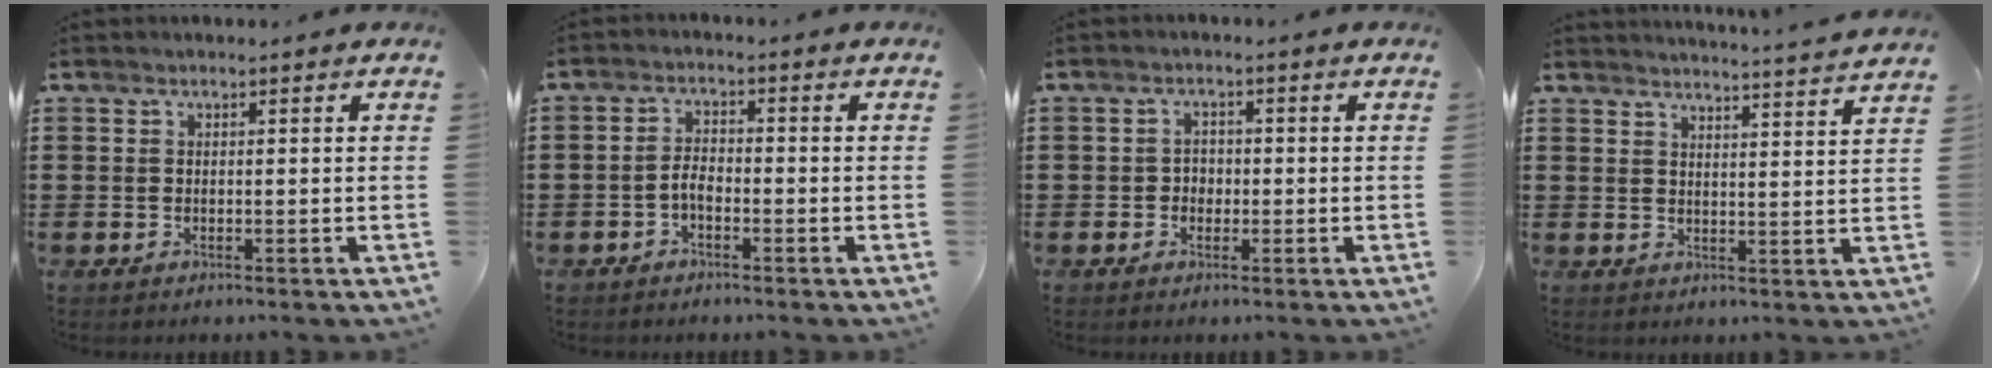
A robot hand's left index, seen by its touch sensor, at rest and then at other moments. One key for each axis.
{"total": 2.7, "fx": -1.5, "fy": 1.1, "fz": 1.9, "tx": -0.050, "ty": 0.001, "tz": -0.034}
{"total": 2.0, "fx": -0.6, "fy": 1.7, "fz": 0.8, "tx": -0.020, "ty": 0.005, "tz": -0.016}
{"total": 3.5, "fx": 3.4, "fy": -1.0, "fz": 0.3, "tx": -0.010, "ty": -0.029, "tz": 0.055}